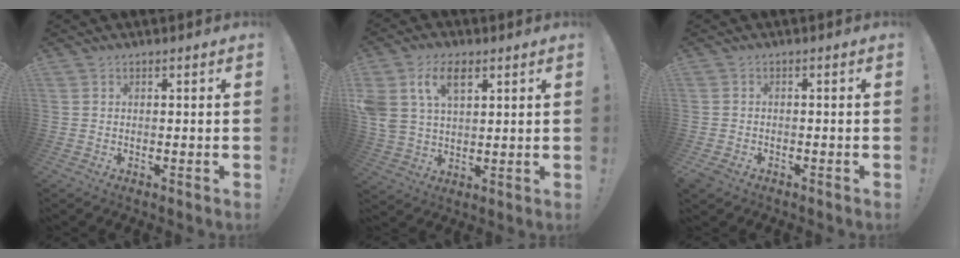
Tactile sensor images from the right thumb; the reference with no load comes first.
{"total": 11.3, "force": [5.4, 6.8, 7.2], "torque": [-0.141, -0.008, 0.100]}
{"total": 2.3, "force": [-1.3, 1.6, 1.1], "torque": [-0.024, 0.005, -0.024]}